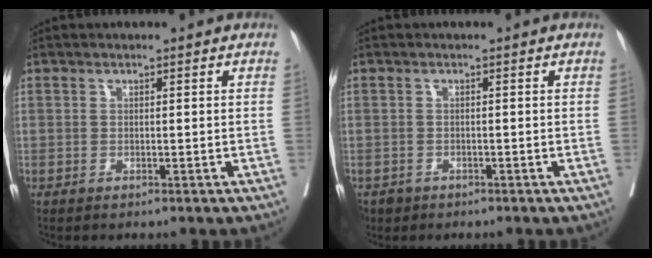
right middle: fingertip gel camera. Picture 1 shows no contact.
{"total": 2.7, "force": [-1.8, 1.9, 0.3], "torque": [-0.004, 0.002, -0.031]}